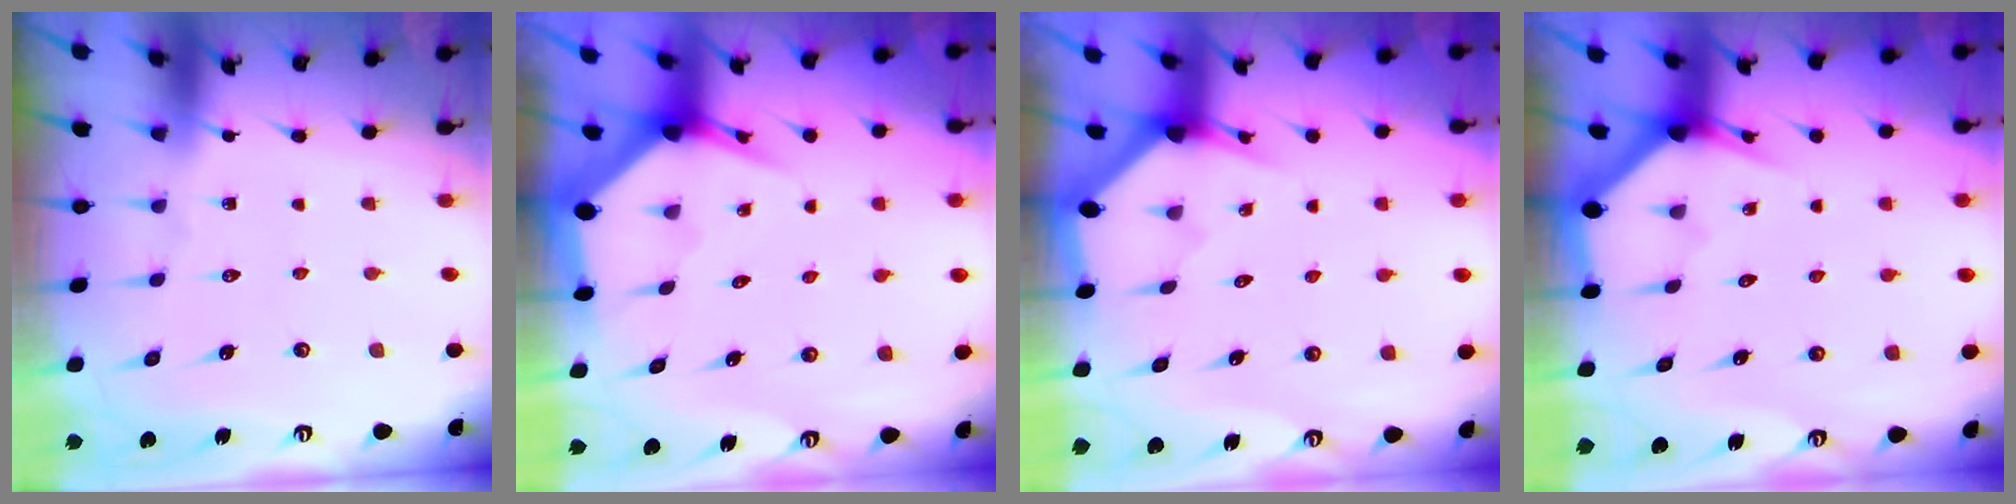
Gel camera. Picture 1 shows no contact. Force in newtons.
{"total": 3.7, "press": 3.6, "slide": 0.3}
{"total": 2.3, "press": 2.3, "slide": 0.1}
{"total": 2.9, "press": 2.9, "slide": 0.1}